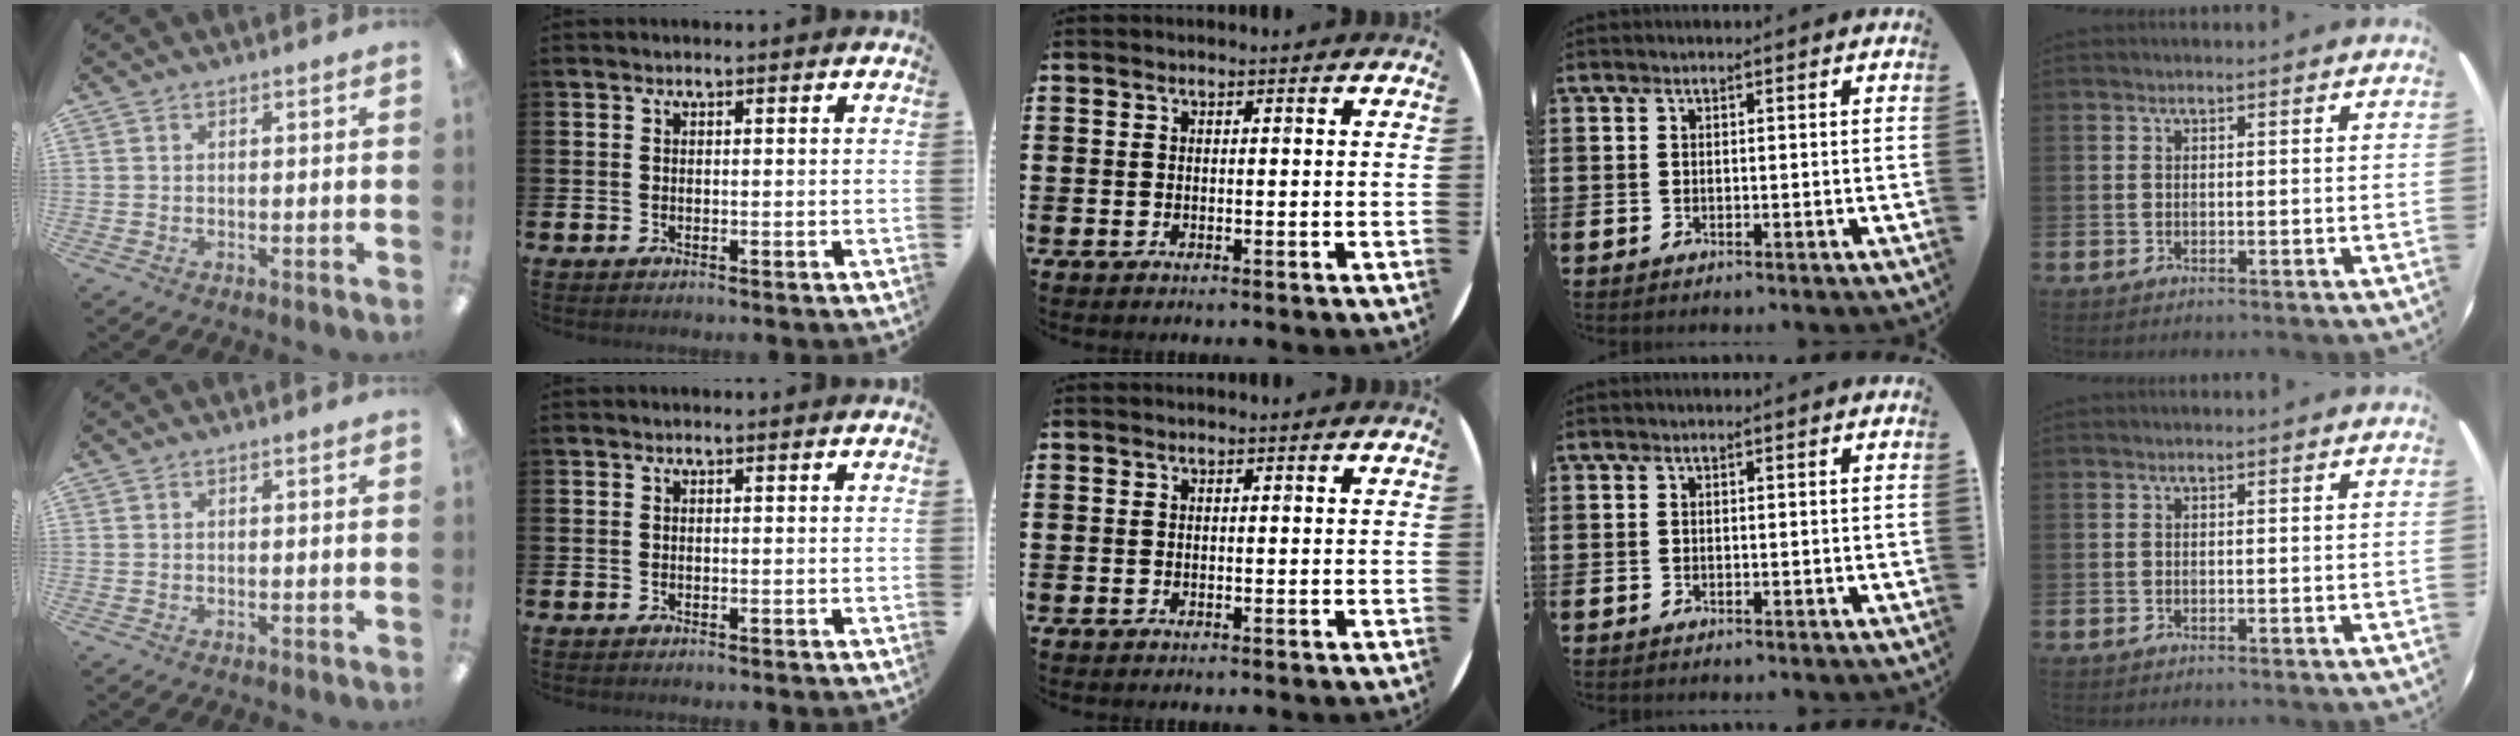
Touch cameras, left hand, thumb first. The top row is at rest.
{}